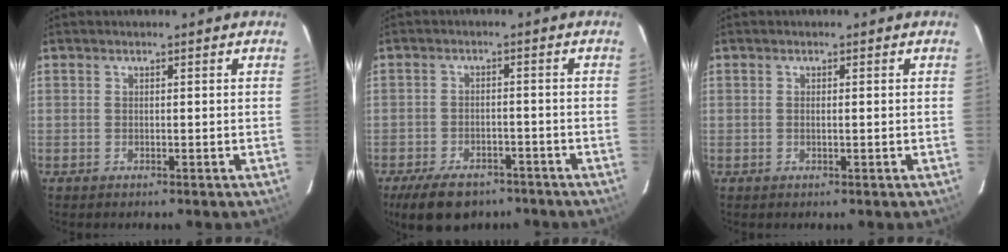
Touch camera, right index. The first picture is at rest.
{"total": 11.1, "force": [-8.1, 5.3, 5.3], "torque": [-0.124, -0.009, -0.121]}
{"total": 0.8, "force": [0.0, -0.1, 0.8], "torque": [-0.015, 0.000, 0.000]}